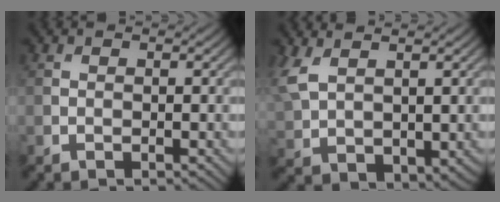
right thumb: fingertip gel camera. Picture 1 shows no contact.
{"total": 6.6, "force": [2.7, 3.8, 4.7], "torque": [-0.134, -0.007, 0.065]}